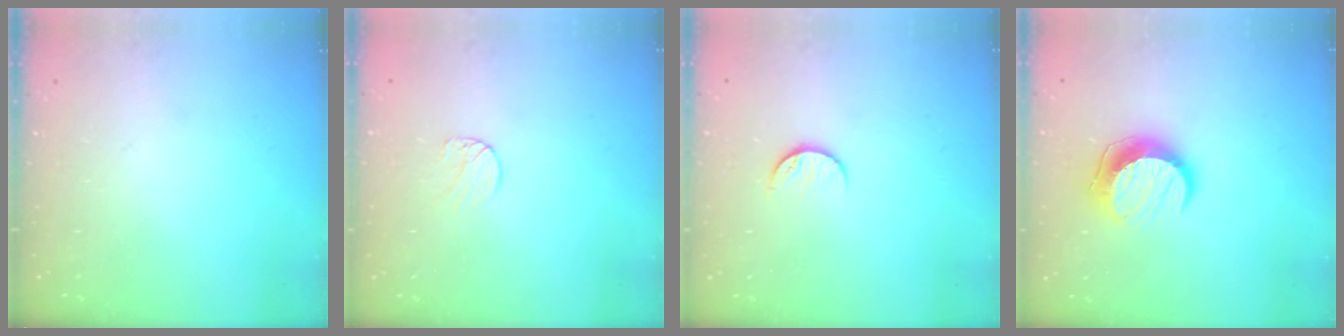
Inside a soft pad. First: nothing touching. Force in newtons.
{"total": 6.5, "press": 6.4, "slide": 0.6}
{"total": 7.2, "press": 7.1, "slide": 0.8}
{"total": 12.1, "press": 12.1, "slide": 0.7}